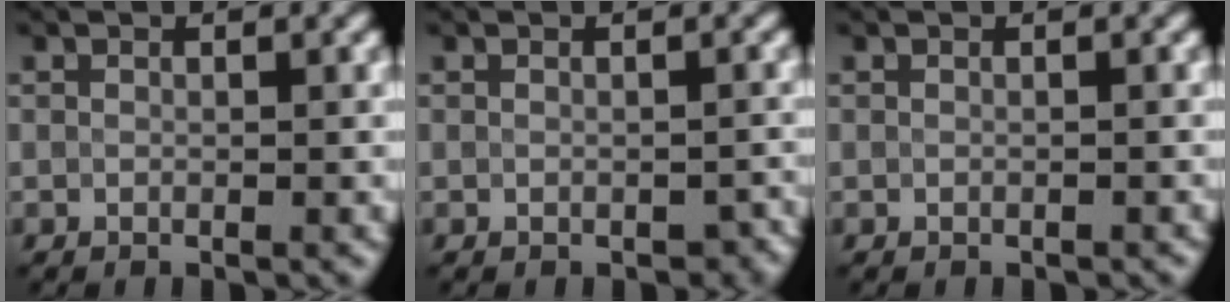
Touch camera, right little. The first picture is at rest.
{"total": 1.8, "force": [-1.0, 1.2, 0.9], "torque": [-0.004, 0.000, -0.007]}
{"total": 0.0}